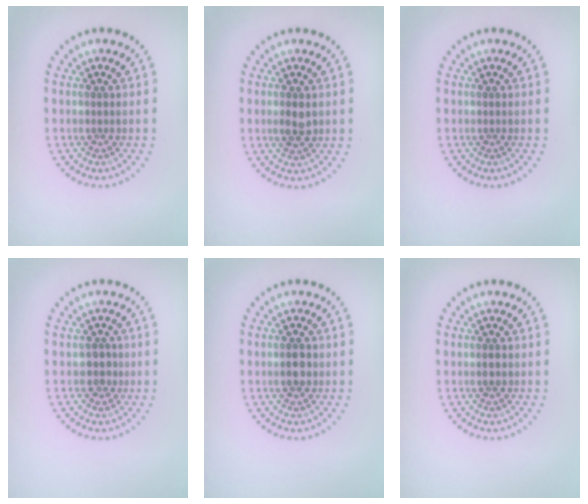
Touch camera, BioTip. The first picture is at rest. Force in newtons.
{"total": 1.9, "press": 1.8, "slide": 0.3}
{"total": 0.0}
{"total": 1.6, "press": 1.4, "slide": 0.8}
{"total": 2.2, "press": 2.2, "slide": 0.0}
{"total": 1.1, "press": 1.1, "slide": 0.2}